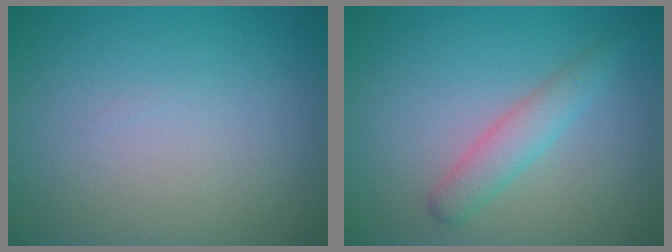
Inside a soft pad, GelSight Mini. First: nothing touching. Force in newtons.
{"total": 2.5, "press": 2.5, "slide": 0.1}